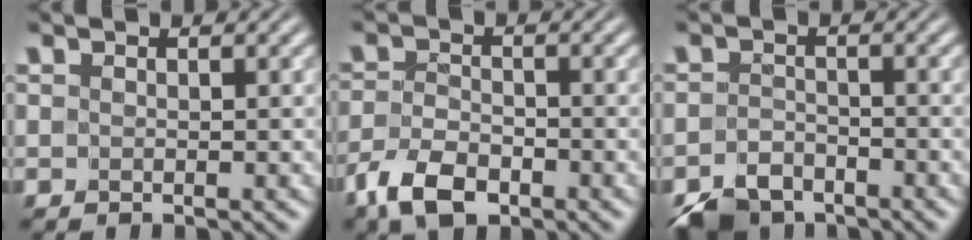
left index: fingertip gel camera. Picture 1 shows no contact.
{"total": 4.4, "force": [-3.1, 2.1, 2.3], "torque": [-0.046, -0.003, -0.065]}
{"total": 4.2, "force": [-3.5, 2.0, 1.1], "torque": [-0.018, -0.002, -0.067]}